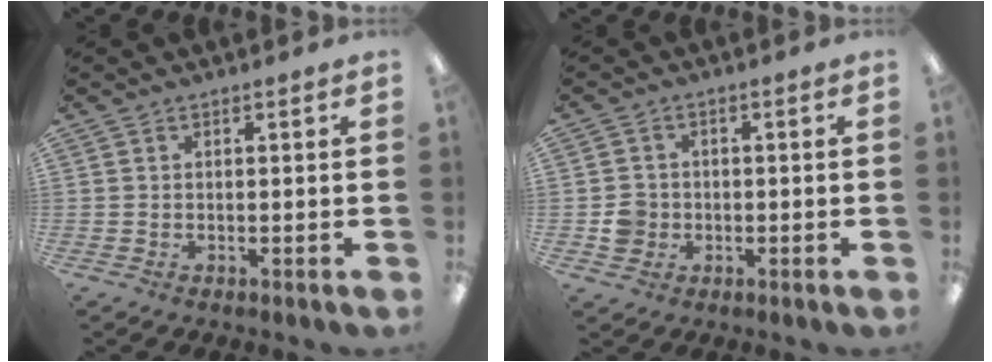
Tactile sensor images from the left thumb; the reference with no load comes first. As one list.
[{"total": 4.6, "force": [-0.9, 4.3, 1.4], "torque": [-0.017, 0.007, -0.015]}]